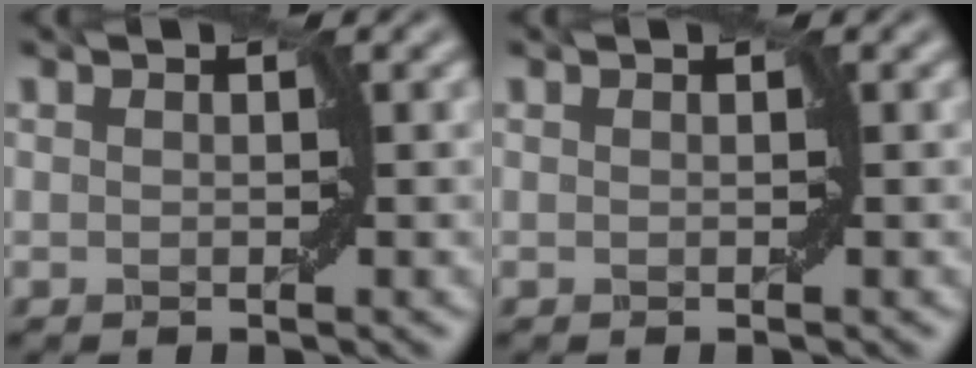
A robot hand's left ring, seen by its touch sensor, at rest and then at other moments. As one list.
[{"total": 0.0}]